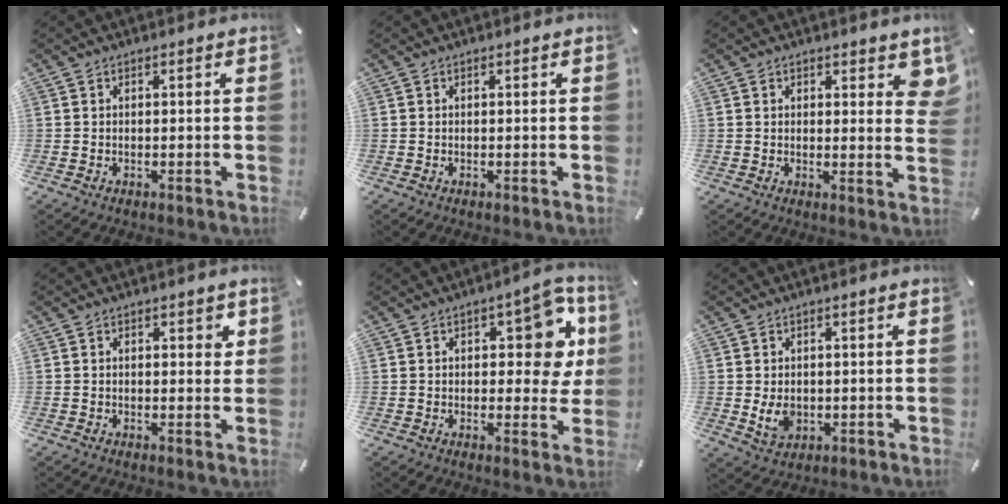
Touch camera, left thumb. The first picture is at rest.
{"total": 0.0}
{"total": 4.2, "force": [2.3, 2.2, 2.7], "torque": [-0.008, -0.014, 0.033]}
{"total": 2.2, "force": [0.7, 1.3, 1.7], "torque": [-0.011, -0.003, 0.005]}
{"total": 12.9, "force": [3.6, 6.6, 10.5], "torque": [-0.119, -0.012, 0.053]}
{"total": 5.0, "force": [-0.3, 4.1, 3.0], "torque": [-0.049, -0.004, -0.006]}